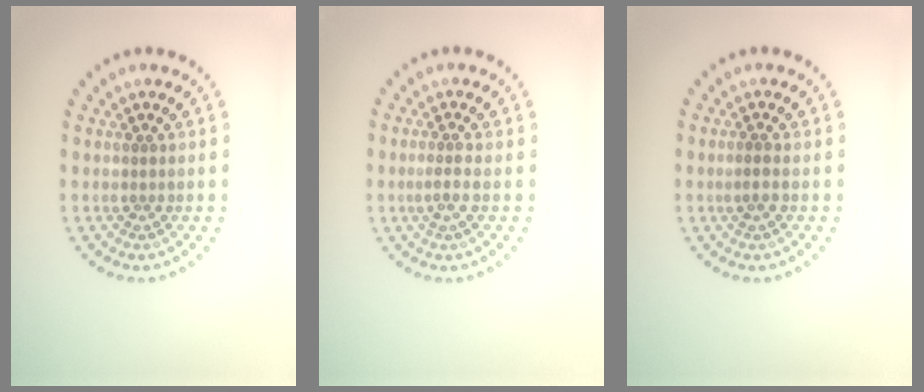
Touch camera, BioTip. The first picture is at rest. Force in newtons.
{"total": 1.5, "press": 1.2, "slide": 0.8}
{"total": 0.9, "press": 0.9, "slide": 0.4}